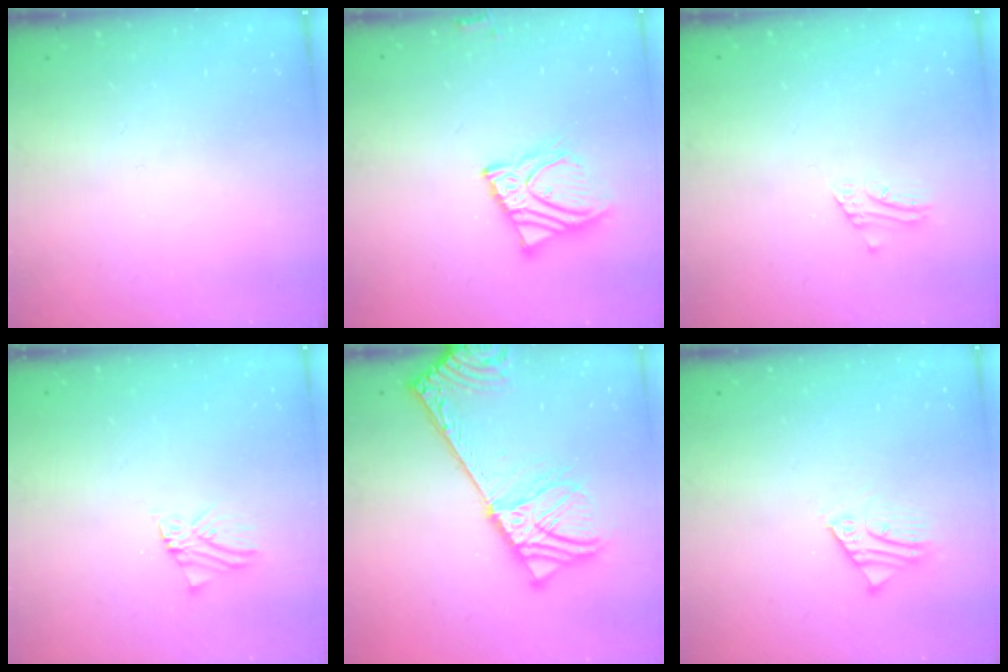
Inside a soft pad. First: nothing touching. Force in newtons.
{"total": 12.3, "press": 12.0, "slide": 2.6}
{"total": 2.4, "press": 2.4, "slide": 0.2}
{"total": 0.9, "press": 0.9, "slide": 0.1}
{"total": 14.5, "press": 14.2, "slide": 2.6}
{"total": 2.3, "press": 2.3, "slide": 0.2}